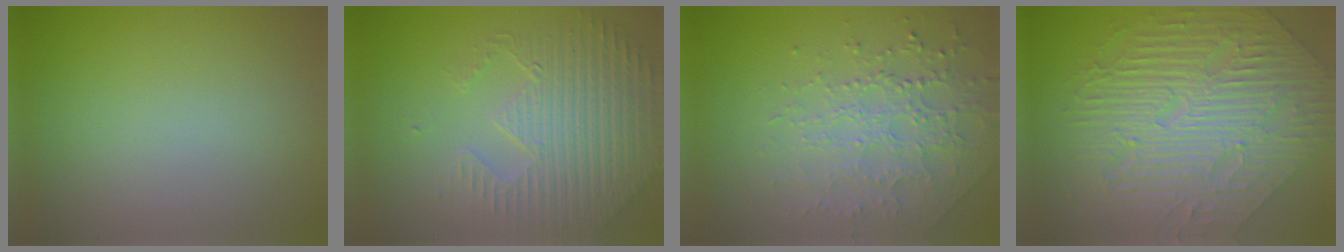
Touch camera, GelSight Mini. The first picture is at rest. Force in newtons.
{"total": 5.3, "press": 4.7, "slide": 2.4}
{"total": 3.0, "press": 2.8, "slide": 1.1}
{"total": 10.7, "press": 7.2, "slide": 8.0}